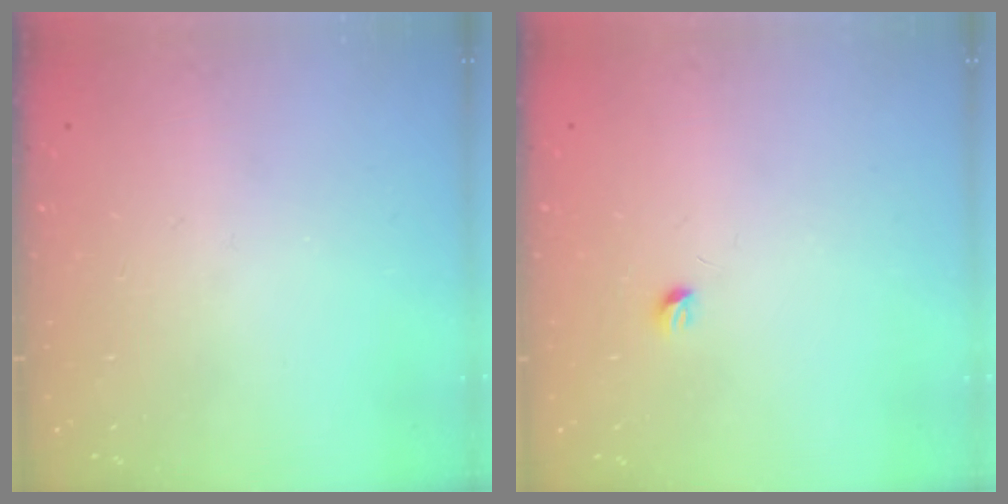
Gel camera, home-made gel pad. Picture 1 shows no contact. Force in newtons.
{"total": 3.2, "press": 3.1, "slide": 0.5}